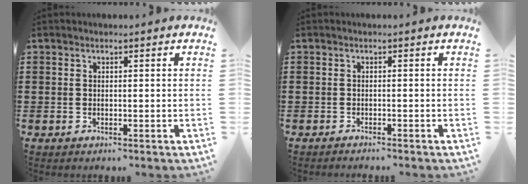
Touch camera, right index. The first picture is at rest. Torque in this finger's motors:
{"motor_torque": [-0.37, 0.38, -0.08, -0.02]}